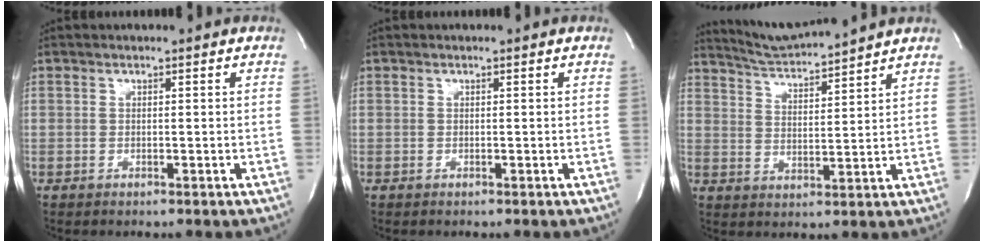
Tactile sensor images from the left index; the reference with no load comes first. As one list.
[{"total": 0.0}, {"total": 7.9, "force": [7.5, -1.2, 2.0], "torque": [-0.046, 0.003, 0.137]}]